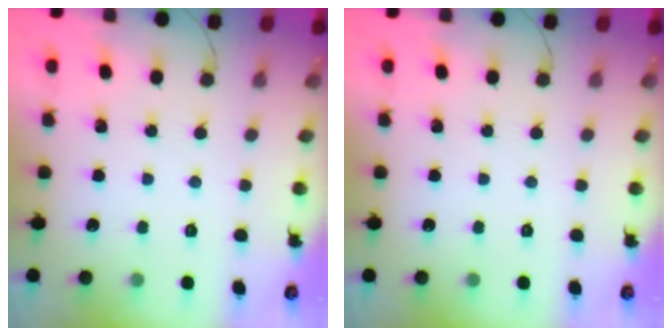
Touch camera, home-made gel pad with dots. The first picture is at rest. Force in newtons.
{"total": 0.0}